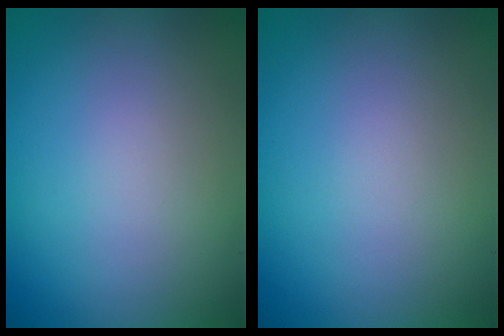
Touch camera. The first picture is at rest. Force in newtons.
{"total": 0.0}